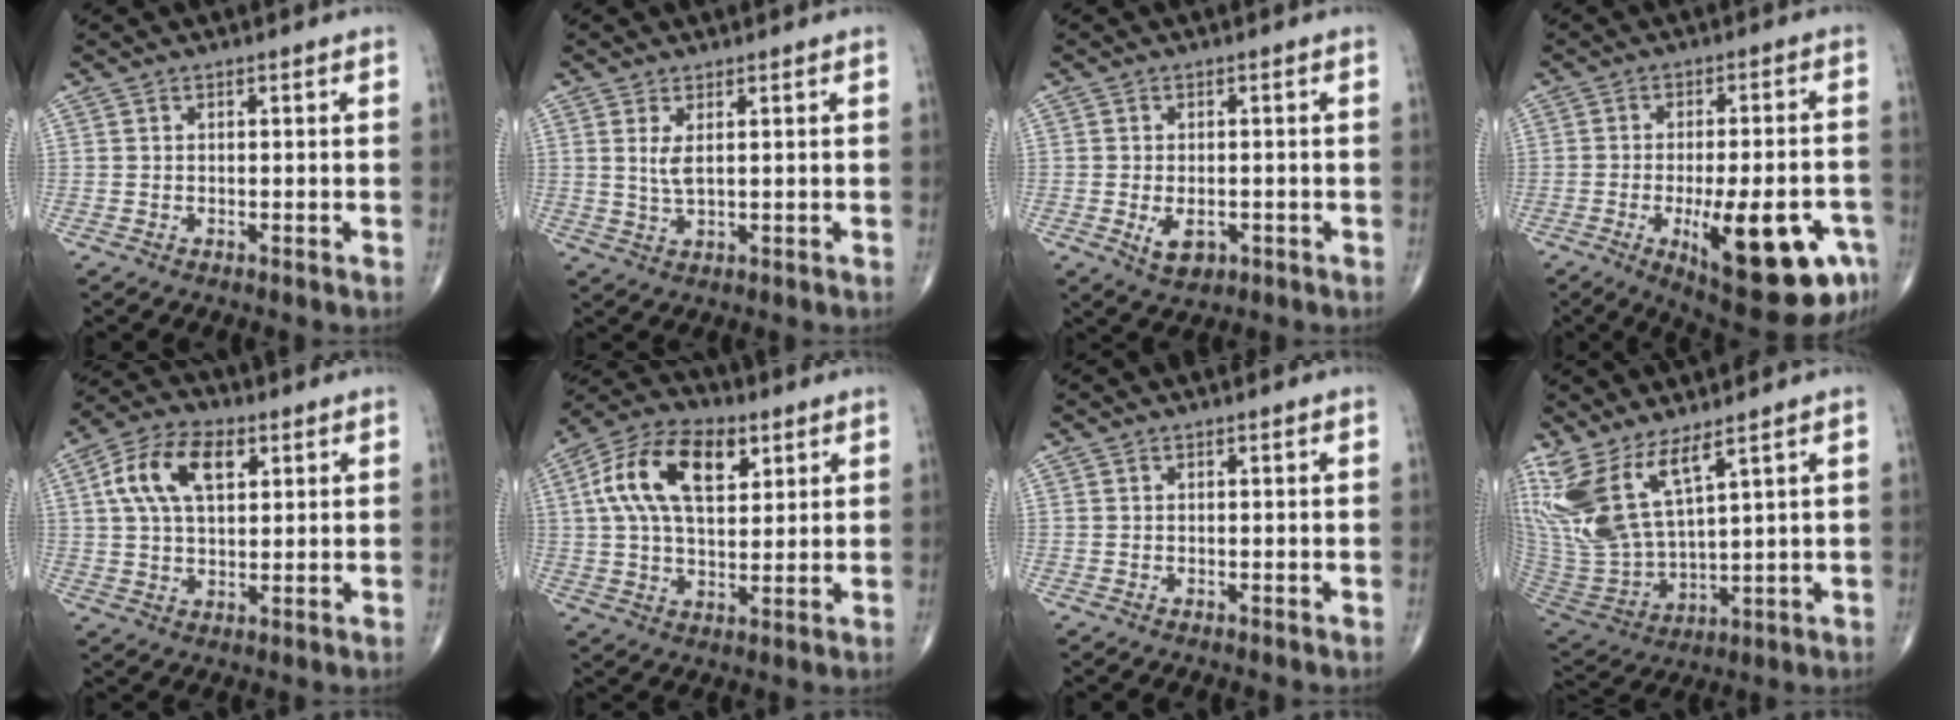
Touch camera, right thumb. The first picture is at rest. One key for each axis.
{"total": 3.2, "fx": 1.0, "fy": 1.0, "fz": 2.9, "tx": -0.062, "ty": -0.010, "tz": 0.027}
{"total": 4.4, "fx": -1.3, "fy": 2.6, "fz": 3.2, "tx": -0.048, "ty": -0.003, "tz": -0.011}
{"total": 19.7, "fx": -7.7, "fy": 6.5, "fz": 17.0, "tx": -0.193, "ty": 0.015, "tz": -0.089}
{"total": 12.0, "fx": 3.9, "fy": 6.7, "fz": 9.1, "tx": -0.165, "ty": 0.009, "tz": 0.067}
{"total": 15.7, "fx": 5.3, "fy": 8.7, "fz": 11.9, "tx": -0.205, "ty": 0.005, "tz": 0.091}
{"total": 0.0}
{"total": 14.8, "fx": 8.9, "fy": 4.8, "fz": 10.9, "tx": -0.238, "ty": -0.049, "tz": 0.198}